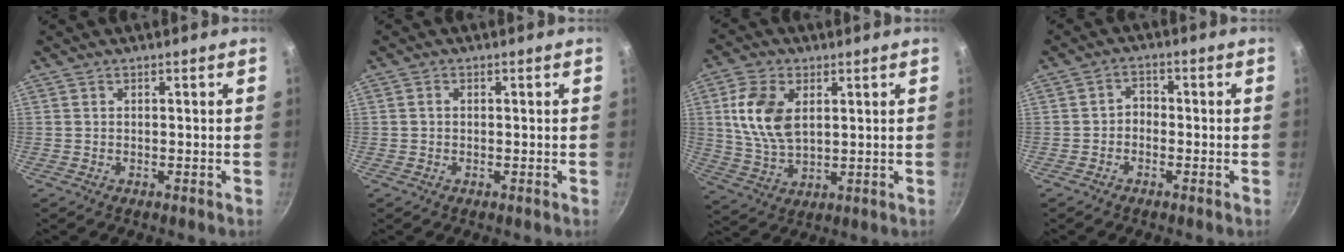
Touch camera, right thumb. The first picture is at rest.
{"total": 0.9, "force": [0.0, 0.7, 0.5], "torque": [-0.008, 0.005, -0.001]}
{"total": 11.3, "force": [2.8, 6.9, 8.5], "torque": [-0.158, -0.013, 0.059]}
{"total": 2.5, "force": [-1.0, 1.9, 1.2], "torque": [-0.008, 0.016, -0.024]}